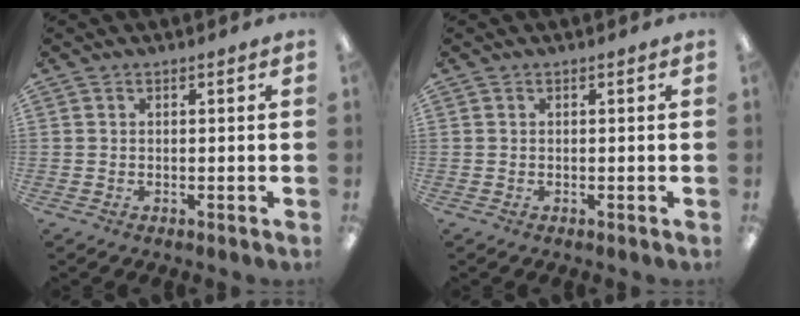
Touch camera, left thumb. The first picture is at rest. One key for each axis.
{"total": 0.0}